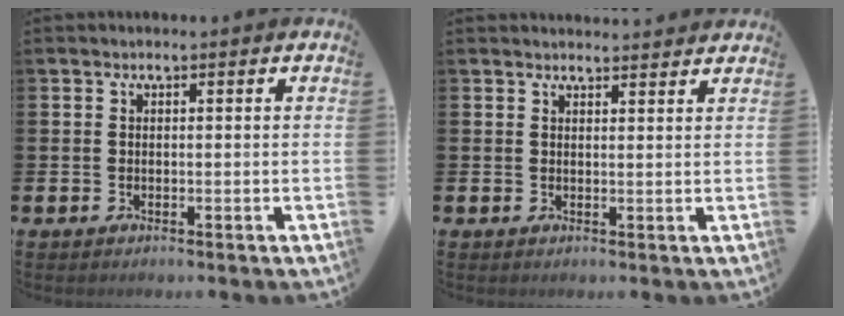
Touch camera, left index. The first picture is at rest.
{"total": 2.0, "force": [2.0, 0.1, -0.2], "torque": [0.011, -0.014, 0.035]}